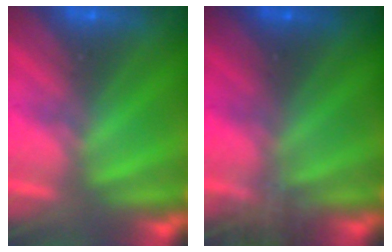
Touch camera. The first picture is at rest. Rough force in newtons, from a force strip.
{"total": 1.7}